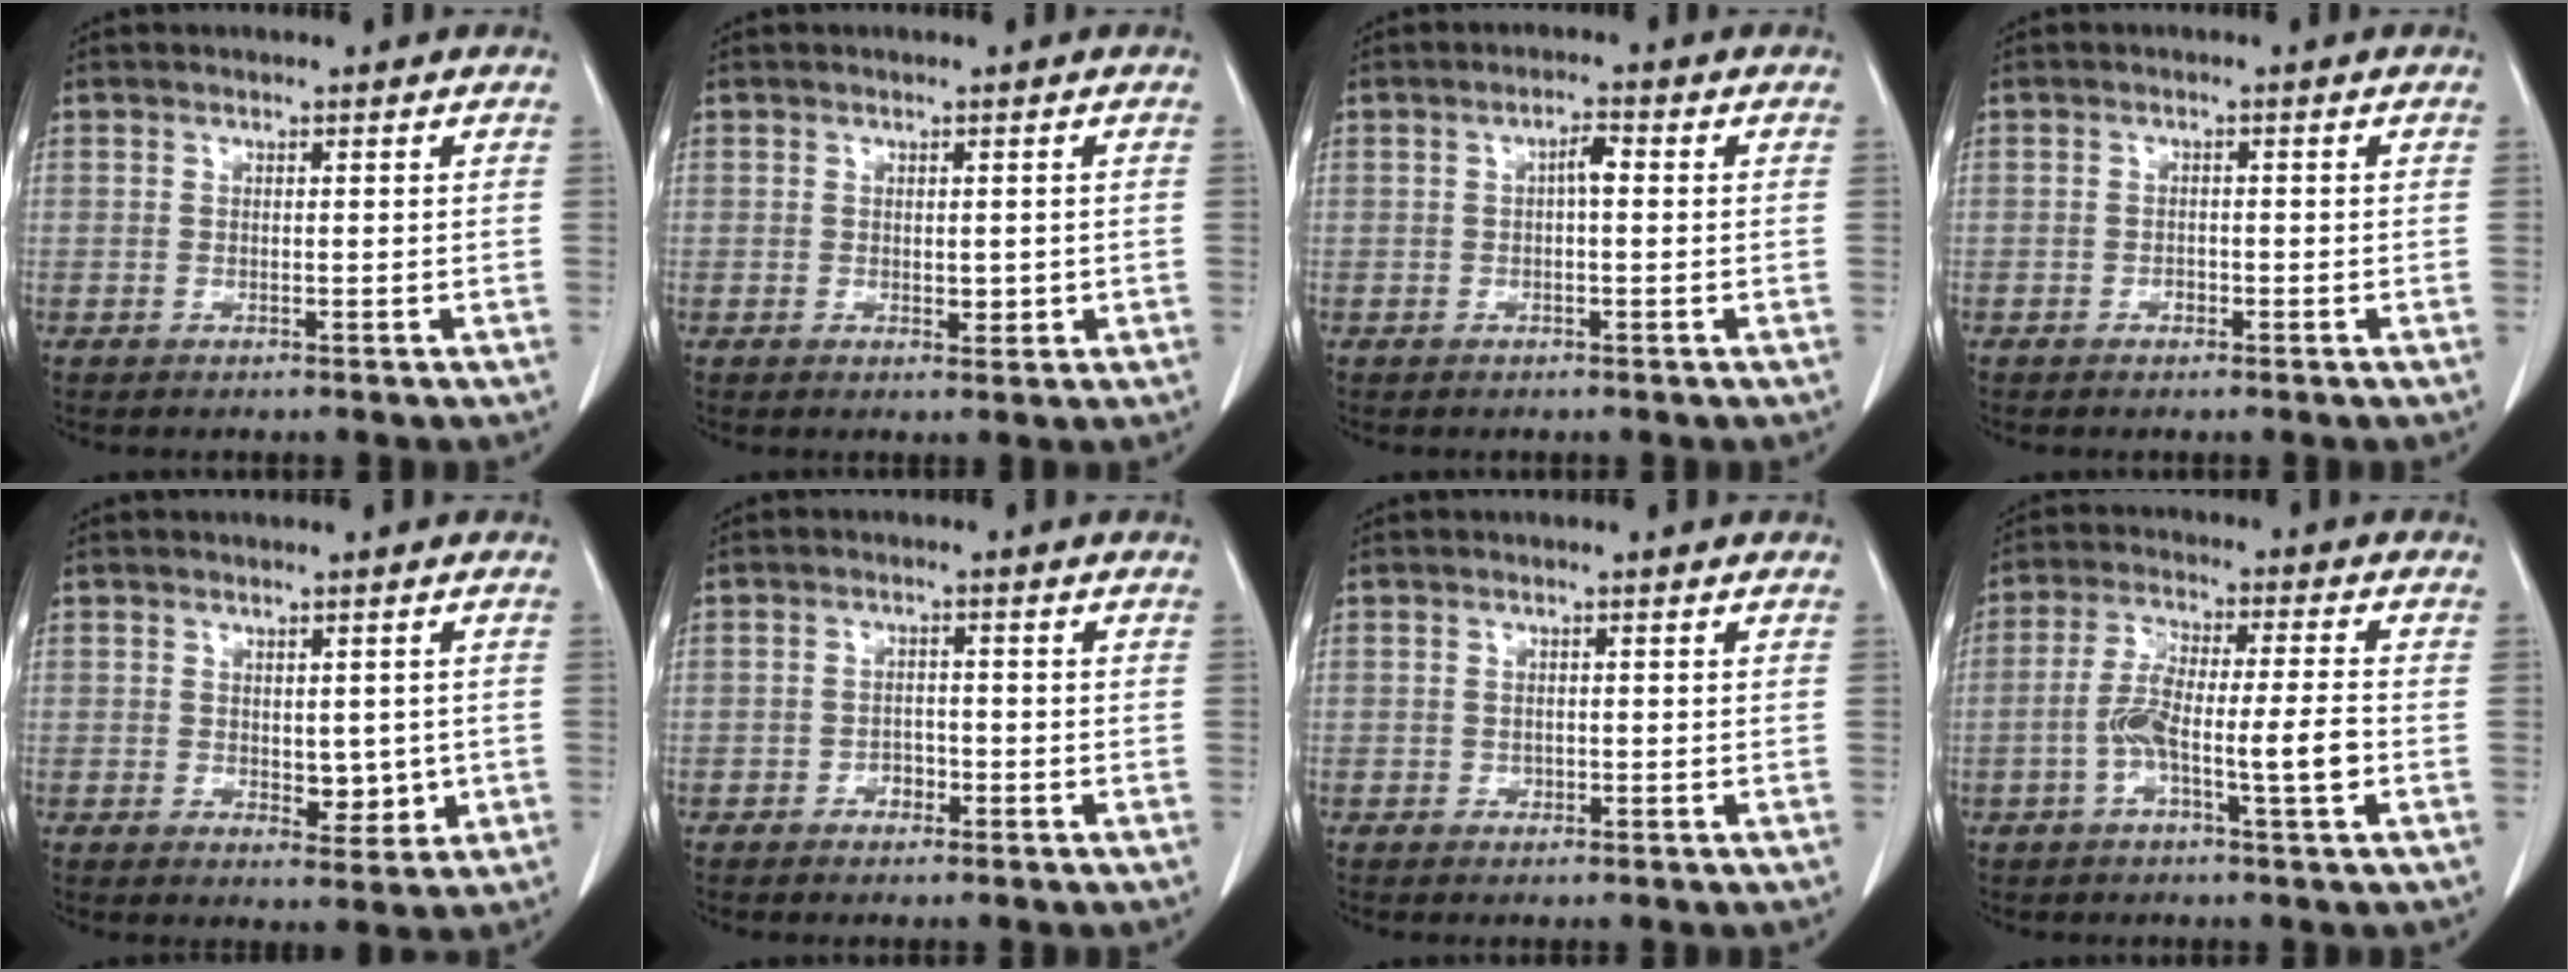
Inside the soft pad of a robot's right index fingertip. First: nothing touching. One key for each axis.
{"total": 1.8, "fx": -0.1, "fy": 1.0, "fz": 1.5, "tx": -0.020, "ty": -0.004, "tz": 0.004}
{"total": 2.2, "fx": 0.2, "fy": 0.6, "fz": 2.2, "tx": -0.036, "ty": 0.005, "tz": 0.003}
{"total": 1.0, "fx": -0.6, "fy": 0.6, "fz": 0.5, "tx": -0.008, "ty": 0.003, "tz": -0.008}
{"total": 2.8, "fx": -0.1, "fy": 1.6, "fz": 2.3, "tx": -0.027, "ty": -0.005, "tz": 0.007}
{"total": 2.0, "fx": -1.1, "fy": 1.3, "fz": 0.9, "tx": -0.009, "ty": 0.007, "tz": -0.018}
{"total": 0.6, "fx": -0.2, "fy": 0.5, "fz": 0.2, "tx": 0.000, "ty": 0.003, "tz": -0.005}
{"total": 8.8, "fx": -2.4, "fy": 0.8, "fz": 8.4, "tx": -0.159, "ty": 0.014, "tz": -0.047}